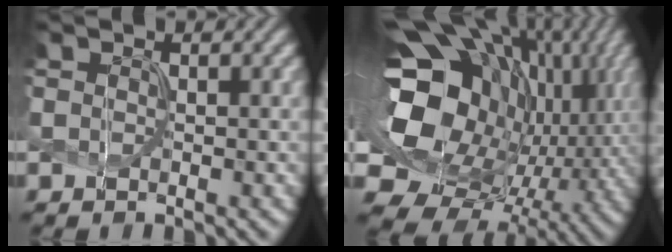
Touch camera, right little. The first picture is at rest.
{"total": 20.1, "force": [1.8, 14.3, 14.0], "torque": [-0.269, -0.026, 0.059]}